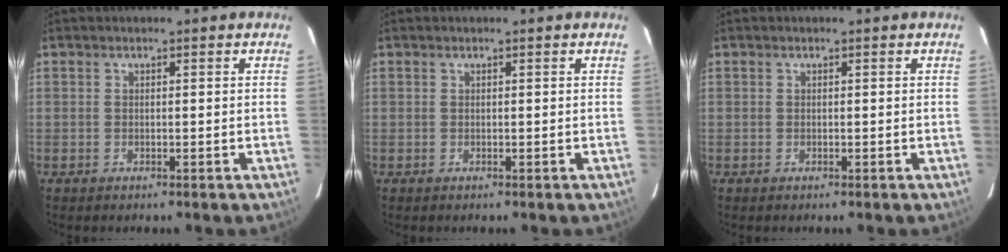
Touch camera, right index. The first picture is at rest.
{"total": 0.0}
{"total": 0.0}